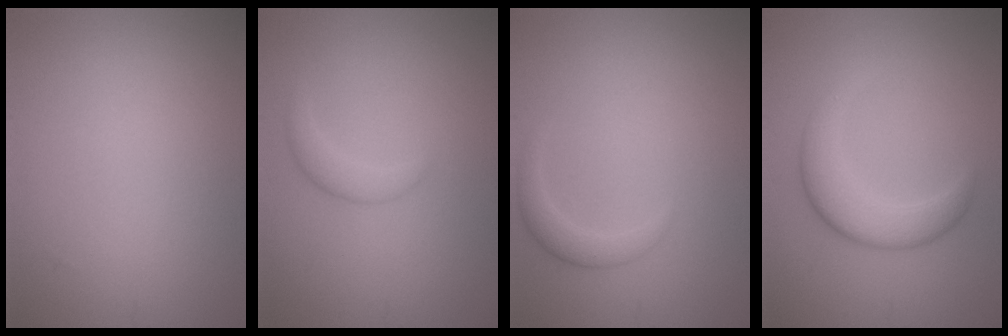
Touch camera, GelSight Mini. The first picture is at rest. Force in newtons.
{"total": 1.5, "press": 1.5, "slide": 0.1}
{"total": 1.5, "press": 1.5, "slide": 0.2}
{"total": 4.3, "press": 4.3, "slide": 0.2}